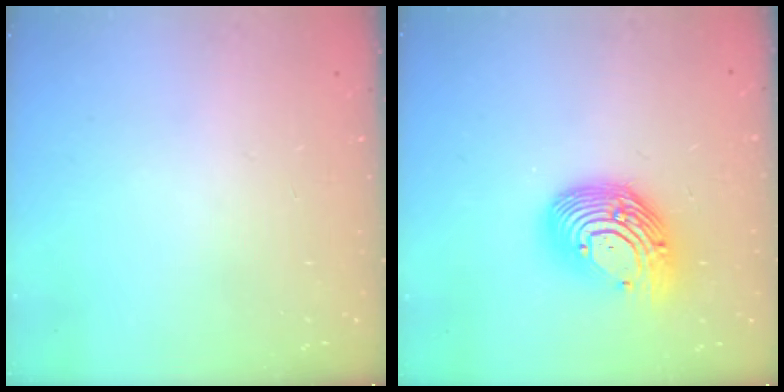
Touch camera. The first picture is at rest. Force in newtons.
{"total": 16.1, "press": 16.0, "slide": 2.0}